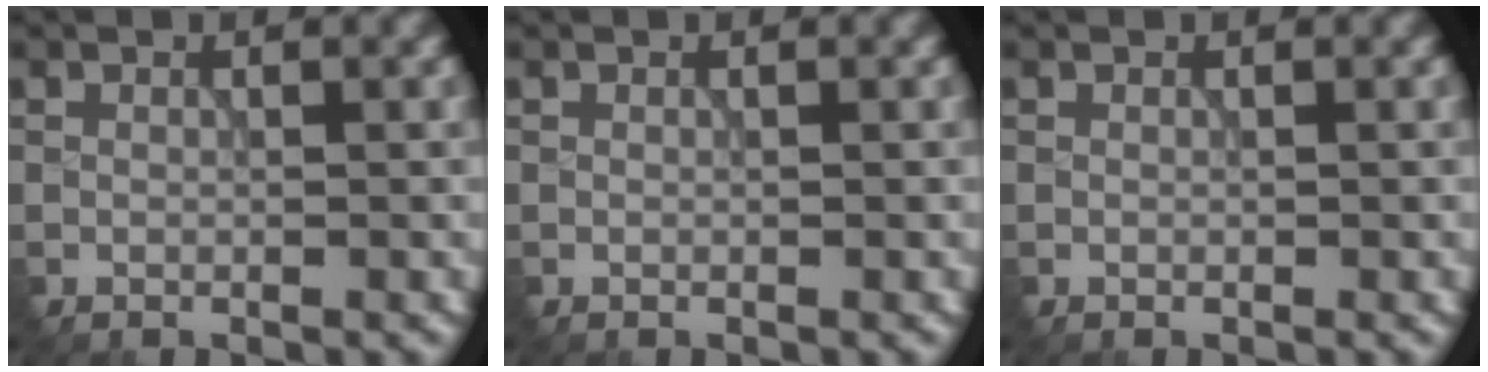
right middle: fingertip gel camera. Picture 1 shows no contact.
{"total": 0.0}
{"total": 0.0}